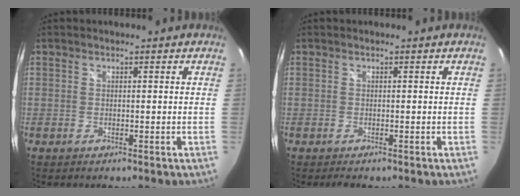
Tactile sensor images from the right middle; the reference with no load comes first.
{"total": 1.0, "force": [-0.8, 0.1, 0.5], "torque": [-0.010, -0.004, -0.014]}